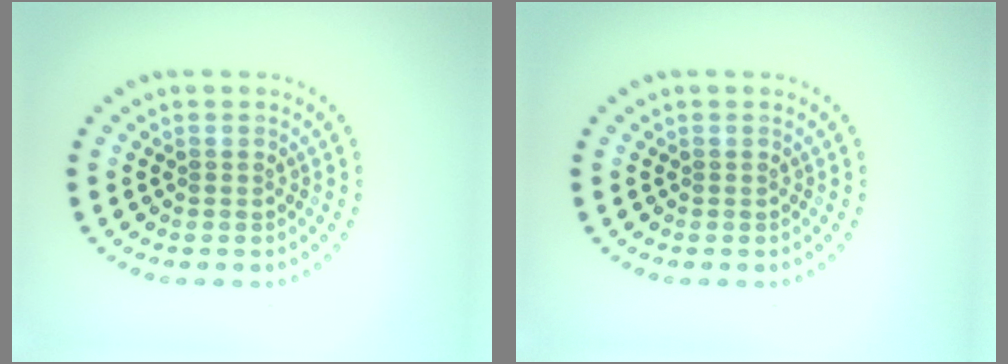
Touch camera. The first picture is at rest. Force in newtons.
{"total": 0.0}